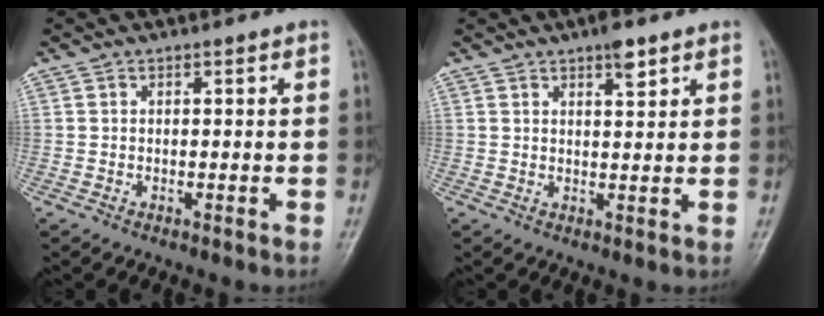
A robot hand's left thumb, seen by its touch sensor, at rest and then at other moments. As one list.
[{"total": 3.6, "force": [2.4, 1.1, 2.5], "torque": [-0.029, -0.012, 0.035]}]